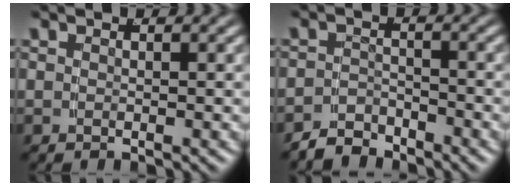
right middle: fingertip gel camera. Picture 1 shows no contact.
{"total": 3.2, "force": [-3.1, 0.7, 0.2], "torque": [0.005, -0.005, -0.056]}